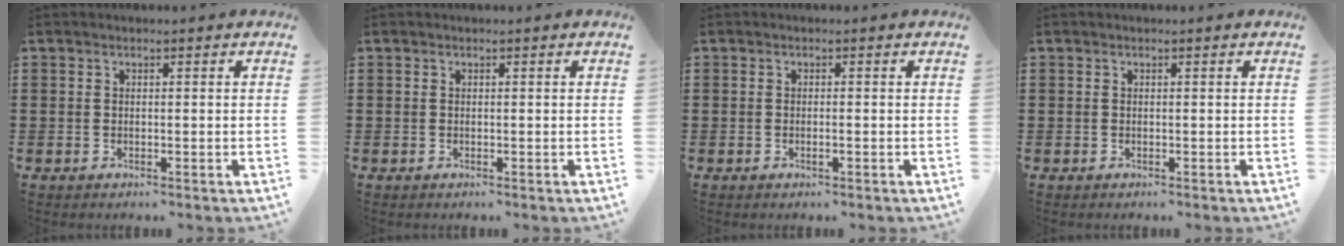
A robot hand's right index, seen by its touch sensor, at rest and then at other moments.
{"total": 0.0}
{"total": 0.7, "force": [-0.3, -0.1, 0.7], "torque": [-0.012, -0.004, -0.006]}
{"total": 0.0}